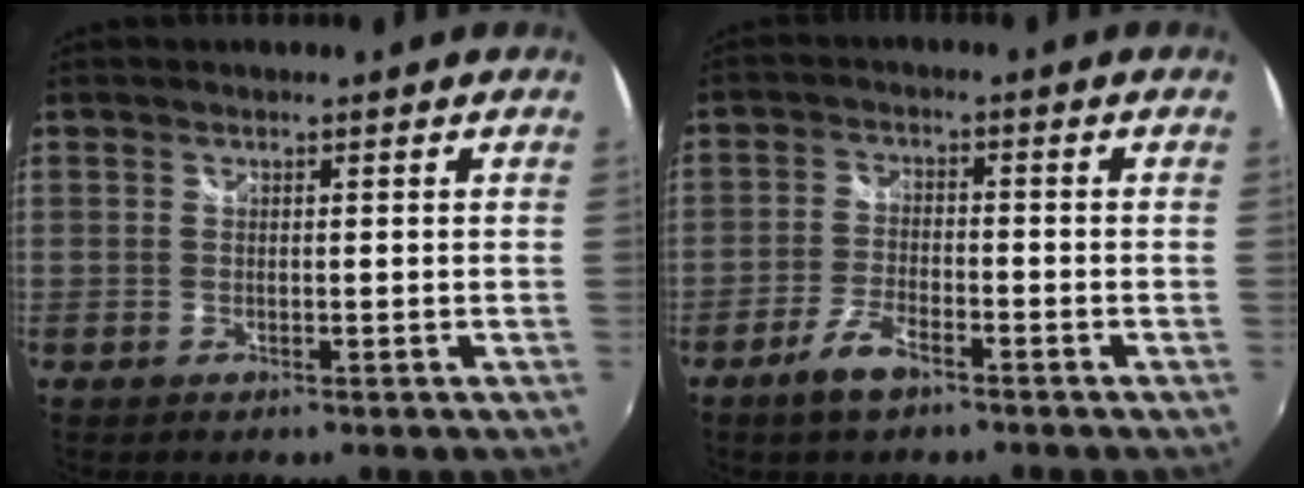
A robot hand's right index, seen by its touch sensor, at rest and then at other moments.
{"total": 5.5, "force": [-3.8, 1.9, 3.5], "torque": [-0.085, -0.001, -0.071]}